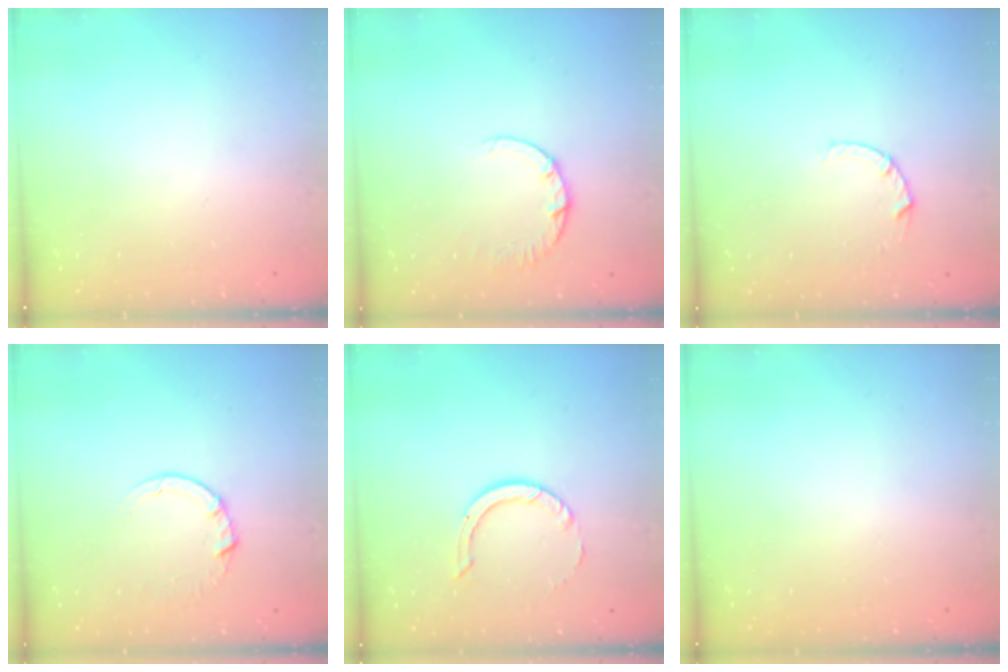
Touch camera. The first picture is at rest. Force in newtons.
{"total": 2.4, "press": 2.4, "slide": 0.2}
{"total": 4.5, "press": 4.4, "slide": 0.5}
{"total": 3.7, "press": 3.7, "slide": 0.5}
{"total": 5.3, "press": 5.3, "slide": 0.1}
{"total": 2.7, "press": 2.7, "slide": 0.2}